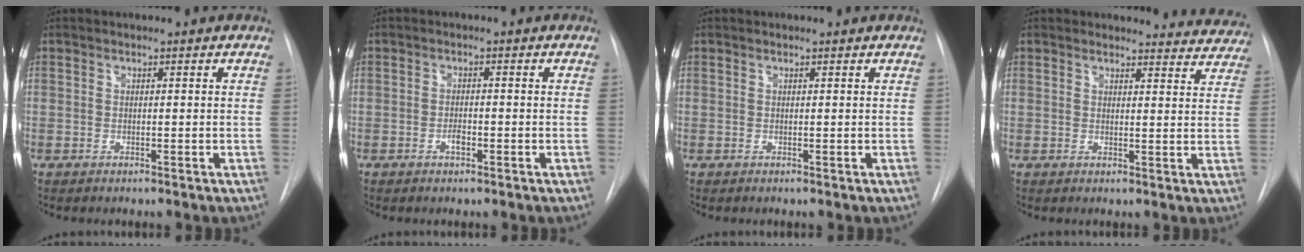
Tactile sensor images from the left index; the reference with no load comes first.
{"total": 1.3, "force": [-0.6, 0.5, 1.0], "torque": [-0.019, 0.001, -0.011]}
{"total": 1.1, "force": [1.1, 0.0, 0.1], "torque": [-0.007, 0.011, 0.015]}
{"total": 10.0, "force": [9.7, 2.4, 0.2], "torque": [0.037, -0.030, 0.076]}